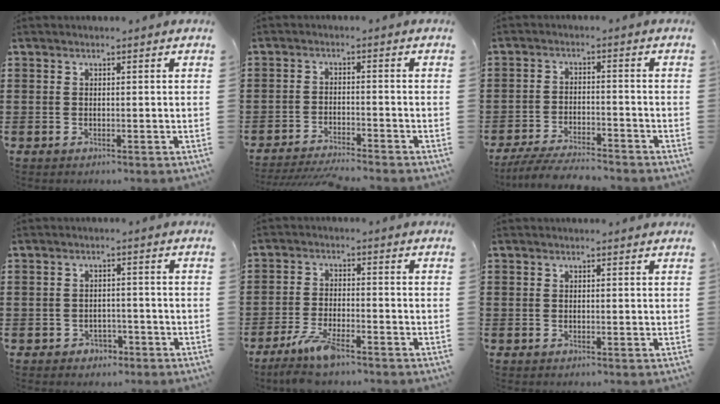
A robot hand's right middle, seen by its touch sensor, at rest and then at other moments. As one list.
[{"total": 3.8, "force": [-3.7, 0.0, 0.9], "torque": [-0.024, -0.005, -0.077]}, {"total": 5.3, "force": [-5.0, 0.5, 1.8], "torque": [-0.041, -0.006, -0.100]}, {"total": 1.8, "force": [-1.5, 1.1, 0.1], "torque": [-0.010, -0.001, -0.034]}, {"total": 6.0, "force": [-4.5, 1.2, 3.8], "torque": [-0.086, -0.011, -0.088]}, {"total": 0.0}]